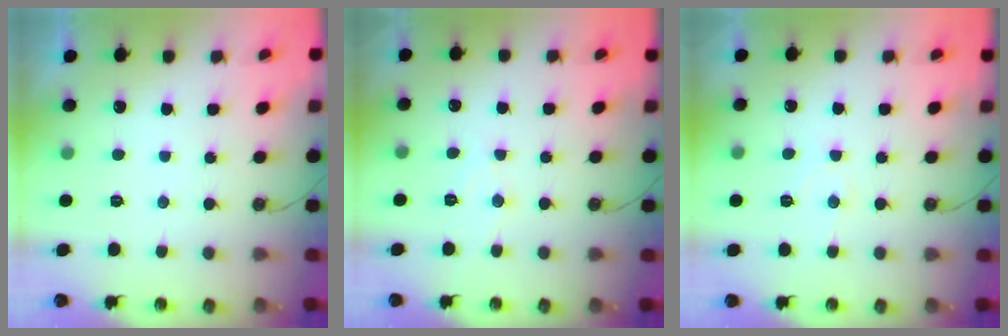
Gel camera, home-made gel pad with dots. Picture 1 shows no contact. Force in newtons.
{"total": 5.9, "press": 5.9, "slide": 0.2}
{"total": 6.2, "press": 6.2, "slide": 0.6}